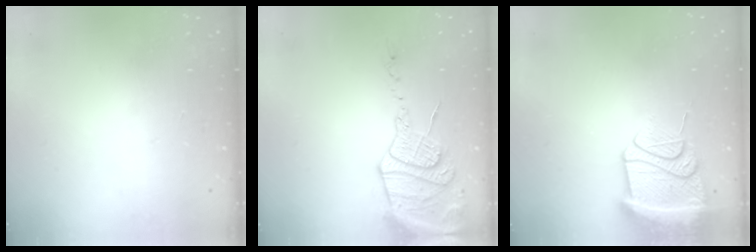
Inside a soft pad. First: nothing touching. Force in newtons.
{"total": 16.4, "press": 16.3, "slide": 1.7}
{"total": 15.3, "press": 15.2, "slide": 1.8}